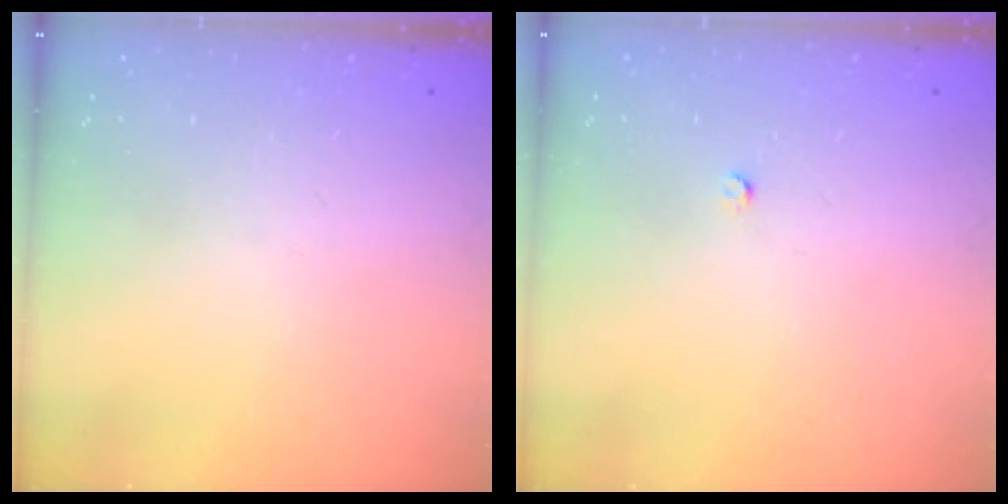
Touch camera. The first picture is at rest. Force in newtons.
{"total": 2.2, "press": 2.2, "slide": 0.3}